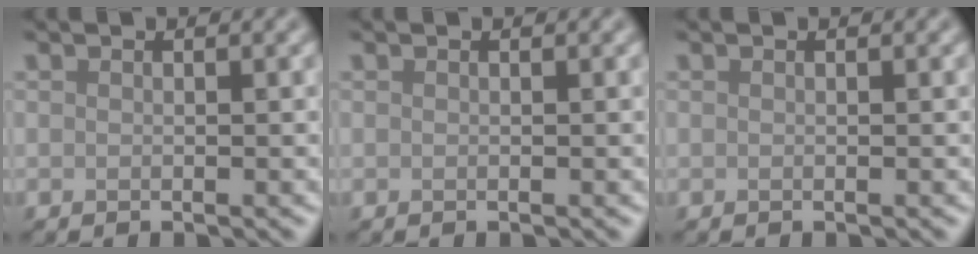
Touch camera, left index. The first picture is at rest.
{"total": 0.0}
{"total": 0.0}